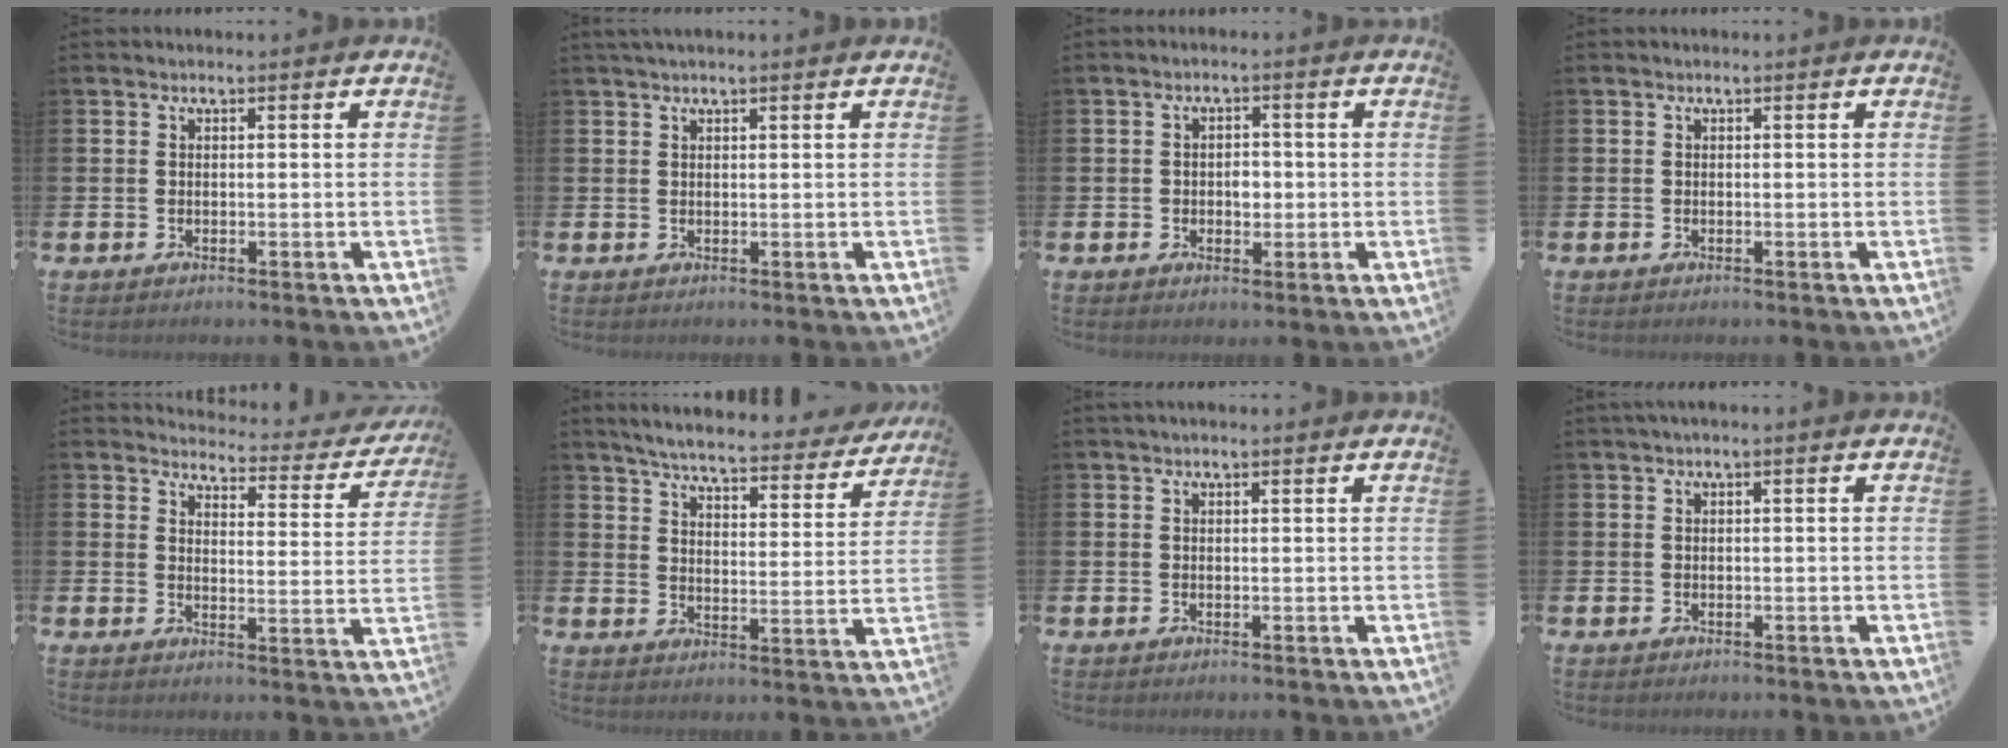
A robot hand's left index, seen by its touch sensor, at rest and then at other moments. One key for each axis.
{"total": 1.2, "fx": 1.0, "fy": 0.0, "fz": 0.6, "tx": -0.012, "ty": 0.002, "tz": 0.018}
{"total": 2.3, "fx": -0.2, "fy": 1.9, "fz": 1.3, "tx": -0.010, "ty": 0.002, "tz": -0.010}
{"total": 0.0}
{"total": 3.3, "fx": 3.1, "fy": 0.9, "fz": 0.6, "tx": -0.019, "ty": -0.033, "tz": 0.043}
{"total": 5.6, "fx": 5.3, "fy": 0.6, "fz": 1.9, "tx": -0.057, "ty": -0.038, "tz": 0.086}
{"total": 0.6, "fx": 0.5, "fy": 0.1, "fz": 0.3, "tx": -0.007, "ty": 0.002, "tz": 0.009}
{"total": 0.6, "fx": 0.1, "fy": 0.0, "fz": 0.6, "tx": -0.018, "ty": 0.004, "tz": 0.002}